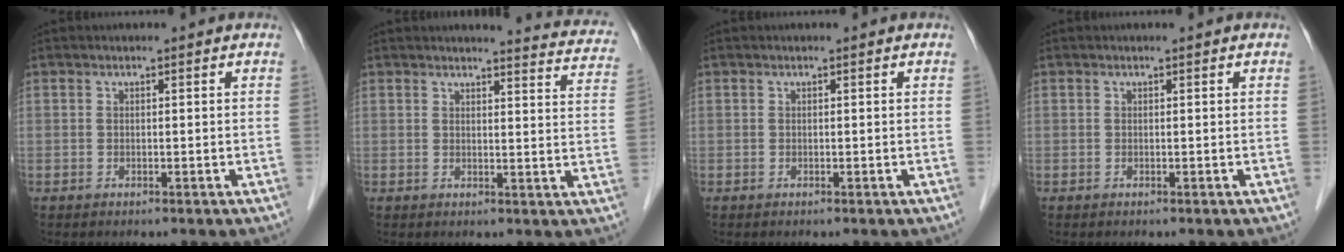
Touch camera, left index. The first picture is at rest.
{"total": 9.9, "force": [9.7, 0.6, 1.8], "torque": [-0.004, -0.058, 0.079]}
{"total": 0.0}
{"total": 0.0}